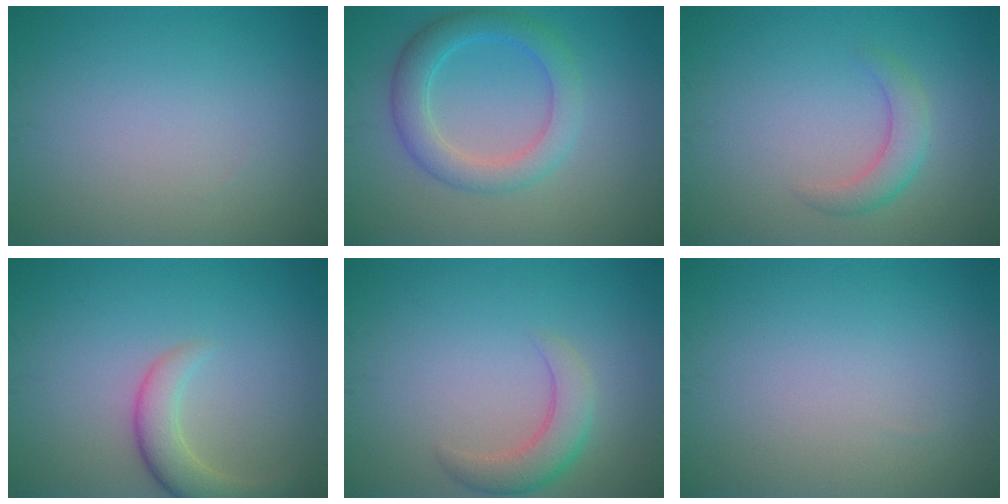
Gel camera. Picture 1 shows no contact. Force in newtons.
{"total": 4.2, "press": 4.2, "slide": 0.0}
{"total": 2.4, "press": 2.4, "slide": 0.2}
{"total": 3.6, "press": 3.6, "slide": 0.4}
{"total": 3.1, "press": 3.1, "slide": 0.3}
{"total": 0.0}